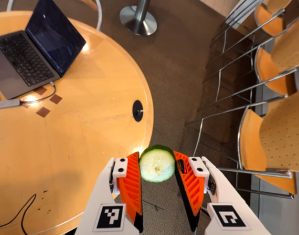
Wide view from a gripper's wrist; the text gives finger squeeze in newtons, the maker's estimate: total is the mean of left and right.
{"total": 8.9, "left": 9.0, "right": 8.9}